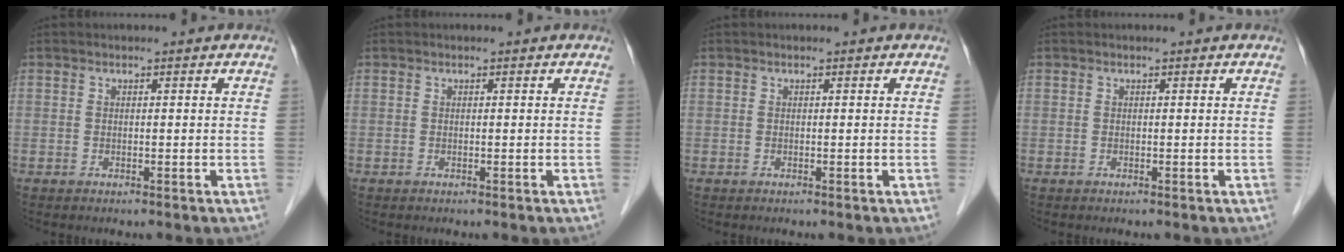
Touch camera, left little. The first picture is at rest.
{"total": 0.0}
{"total": 0.0}
{"total": 0.0}